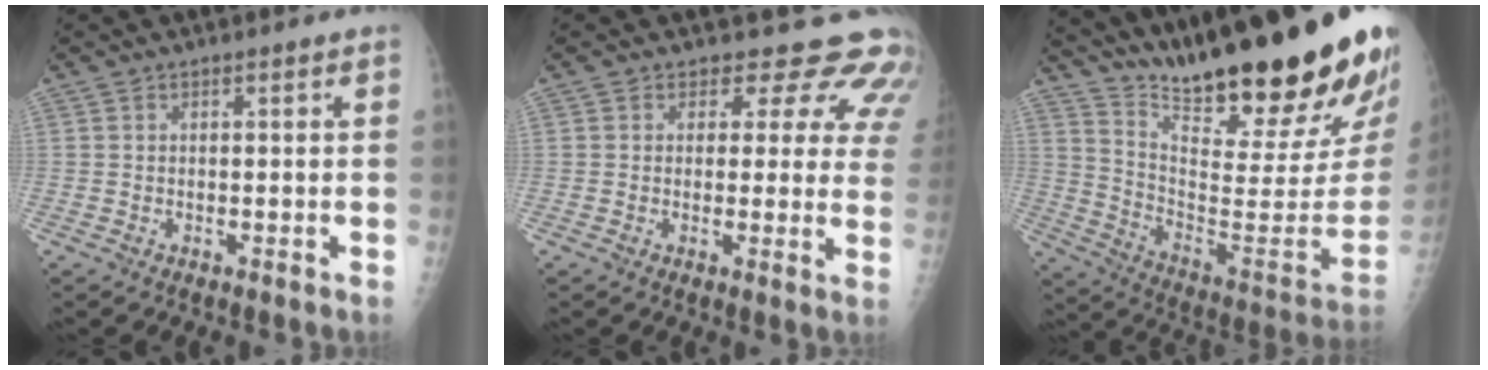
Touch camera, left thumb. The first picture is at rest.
{"total": 12.2, "force": [10.5, 5.8, 2.4], "torque": [0.028, -0.057, 0.089]}
{"total": 32.0, "force": [24.2, 5.4, 20.2], "torque": [-0.291, -0.146, 0.364]}